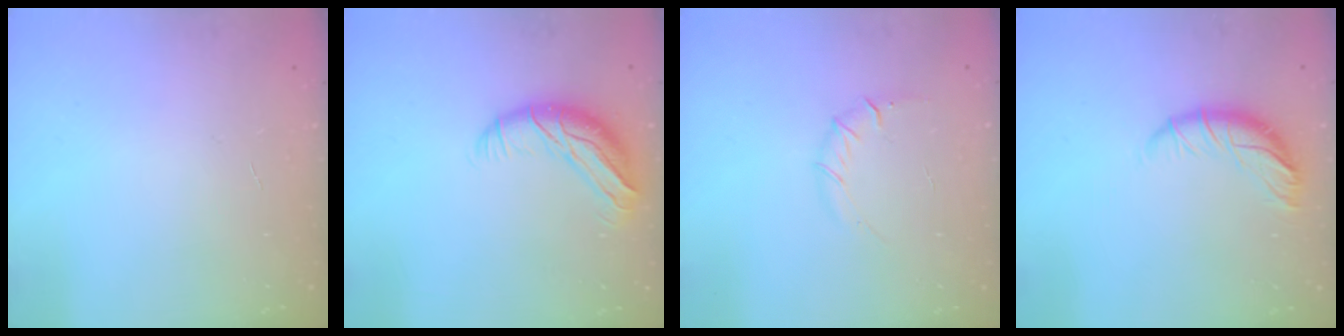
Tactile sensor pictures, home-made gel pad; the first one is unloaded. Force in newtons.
{"total": 10.8, "press": 10.5, "slide": 2.6}
{"total": 6.3, "press": 6.0, "slide": 2.1}
{"total": 10.1, "press": 10.1, "slide": 0.5}